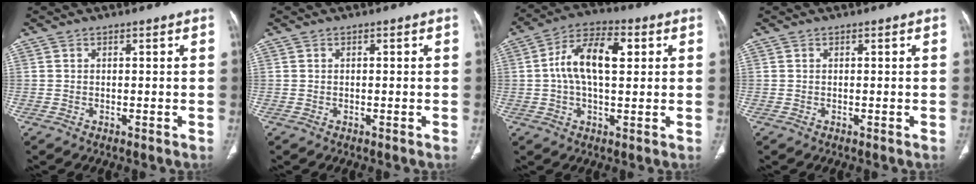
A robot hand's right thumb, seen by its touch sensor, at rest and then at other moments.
{"total": 0.0}
{"total": 11.9, "force": [2.0, 6.1, 10.1], "torque": [-0.180, 0.024, 0.029]}
{"total": 0.0}